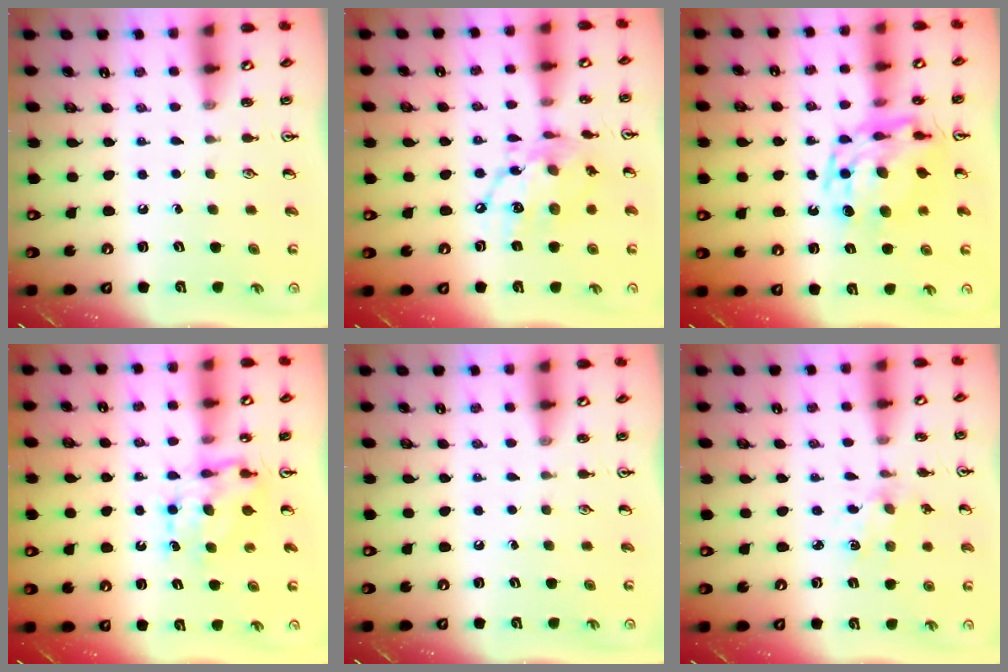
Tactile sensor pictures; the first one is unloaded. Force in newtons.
{"total": 14.4, "press": 14.3, "slide": 1.0}
{"total": 13.7, "press": 13.6, "slide": 1.8}
{"total": 6.8, "press": 6.8, "slide": 0.5}
{"total": 0.0}
{"total": 2.3, "press": 2.3, "slide": 0.5}